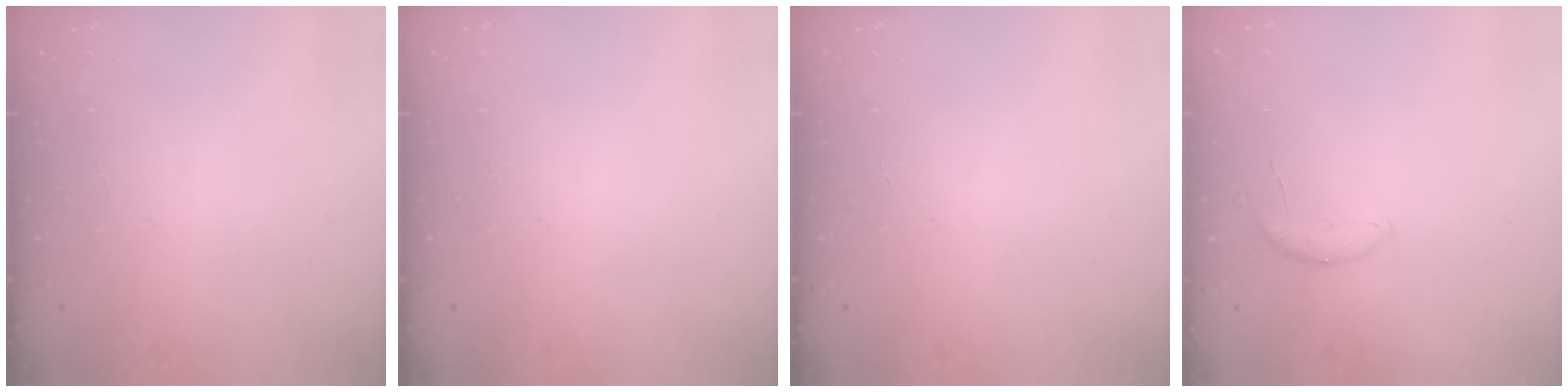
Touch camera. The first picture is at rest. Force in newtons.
{"total": 0.0}
{"total": 0.0}
{"total": 5.5, "press": 5.5, "slide": 0.5}